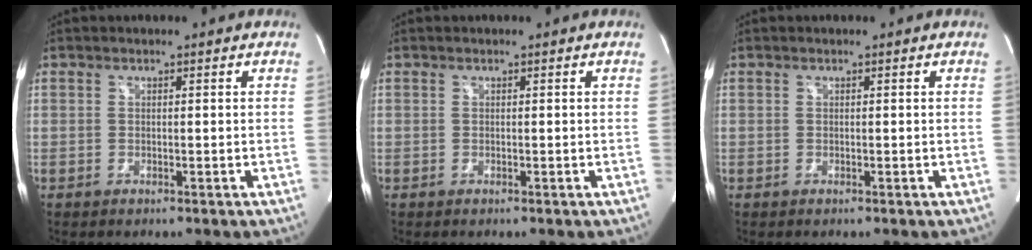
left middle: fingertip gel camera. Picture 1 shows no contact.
{"total": 0.0}
{"total": 0.0}